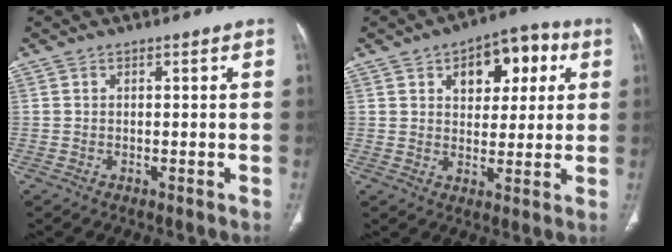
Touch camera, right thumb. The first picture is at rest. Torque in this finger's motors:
{"motor_torque": [-0.48, 1.72, 1.20, 0.54, 0.13]}